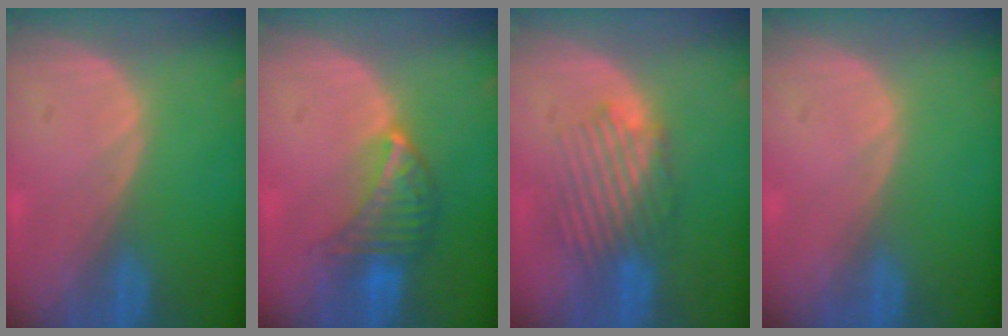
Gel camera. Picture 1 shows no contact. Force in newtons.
{"total": 6.7, "press": 6.1, "slide": 2.8}
{"total": 6.2, "press": 6.1, "slide": 1.5}
{"total": 0.0}